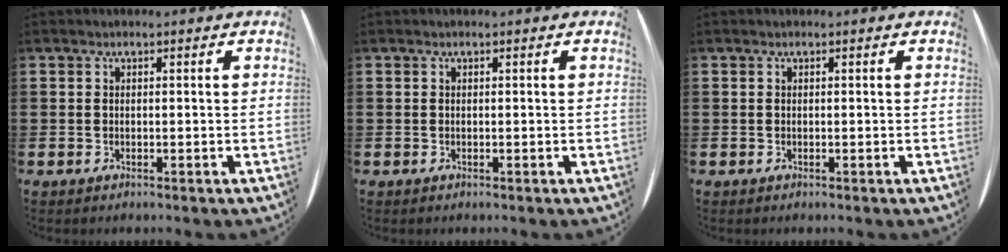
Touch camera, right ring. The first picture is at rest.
{"total": 0.0}
{"total": 0.0}